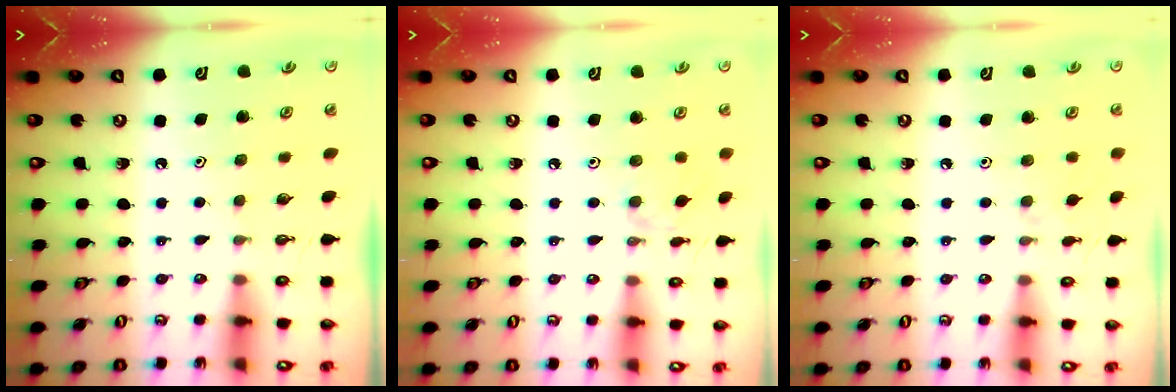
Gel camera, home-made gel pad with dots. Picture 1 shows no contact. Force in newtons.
{"total": 2.8, "press": 2.8, "slide": 0.5}
{"total": 1.1, "press": 1.0, "slide": 0.4}